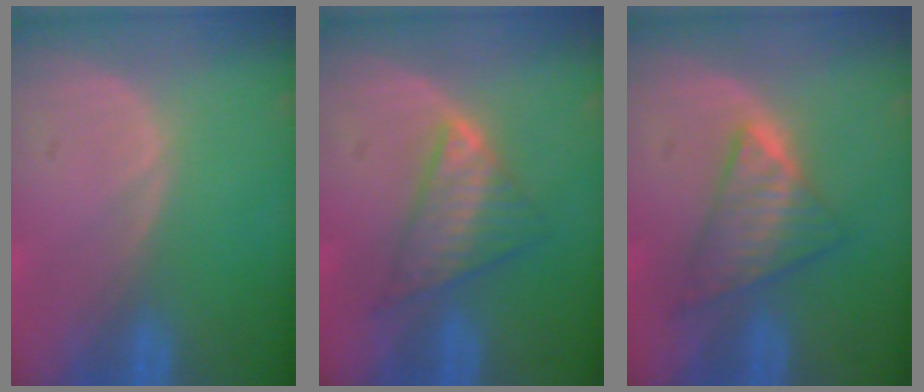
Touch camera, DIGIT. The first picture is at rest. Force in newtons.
{"total": 5.8, "press": 5.5, "slide": 2.1}
{"total": 5.9, "press": 5.9, "slide": 0.7}